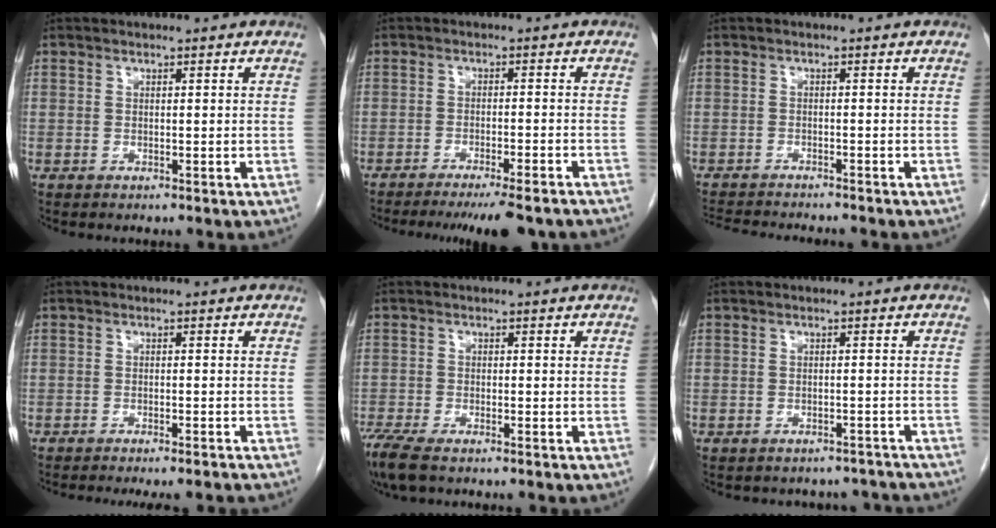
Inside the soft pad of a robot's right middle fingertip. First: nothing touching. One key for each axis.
{"total": 10.3, "fx": -8.9, "fy": 0.7, "fz": 5.2, "tx": -0.058, "ty": -0.021, "tz": -0.122}
{"total": 9.4, "fx": -8.7, "fy": 0.9, "fz": 3.4, "tx": -0.049, "ty": -0.007, "tz": -0.125}
{"total": 9.0, "fx": -8.1, "fy": 1.2, "fz": 3.7, "tx": -0.042, "ty": -0.012, "tz": -0.100}
{"total": 6.8, "fx": -5.3, "fy": 1.8, "fz": 3.9, "tx": -0.076, "ty": -0.016, "tz": -0.091}
{"total": 7.7, "fx": -7.1, "fy": 2.9, "fz": 0.5, "tx": -0.004, "ty": 0.018, "tz": -0.071}